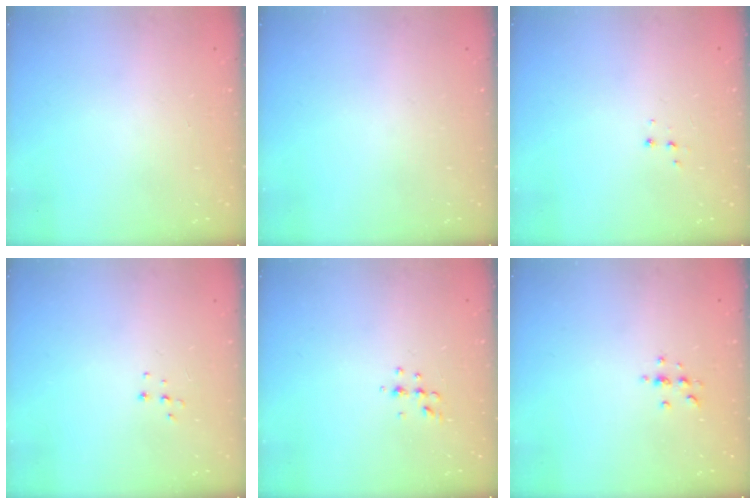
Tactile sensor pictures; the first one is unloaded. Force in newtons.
{"total": 0.0}
{"total": 3.3, "press": 3.2, "slide": 0.4}
{"total": 3.7, "press": 3.7, "slide": 0.3}
{"total": 4.6, "press": 4.5, "slide": 1.0}
{"total": 3.4, "press": 3.4, "slide": 0.4}